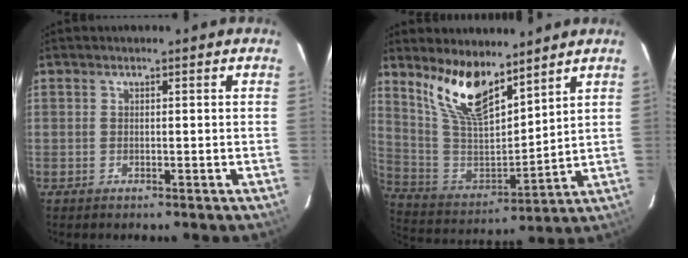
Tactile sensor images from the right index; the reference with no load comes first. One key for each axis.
{"total": 14.6, "fx": 10.4, "fy": 5.2, "fz": 8.9, "tx": -0.177, "ty": -0.003, "tz": 0.215}